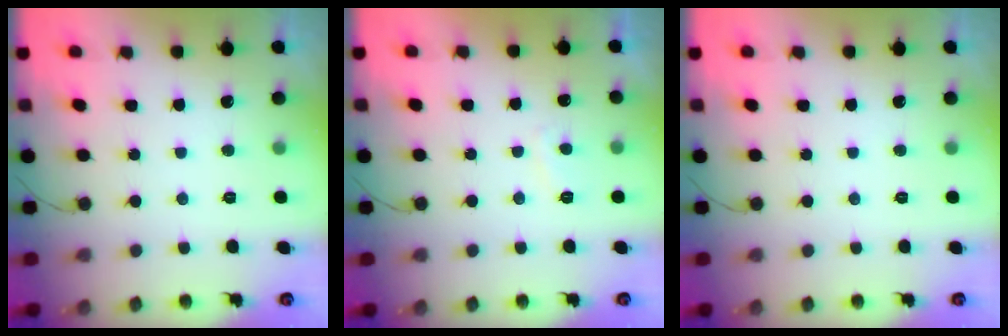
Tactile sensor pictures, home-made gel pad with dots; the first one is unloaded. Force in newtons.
{"total": 2.4, "press": 2.3, "slide": 0.7}
{"total": 0.0}